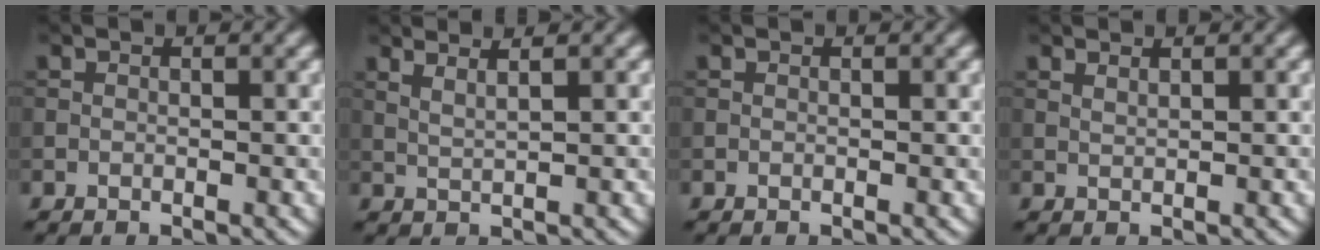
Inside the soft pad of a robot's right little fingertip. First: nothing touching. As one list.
[{"total": 2.3, "force": [1.6, 0.6, 1.5], "torque": [-0.023, 0.001, 0.019]}, {"total": 0.0}, {"total": 0.7, "force": [0.6, 0.1, 0.3], "torque": [-0.006, -0.001, 0.013]}]